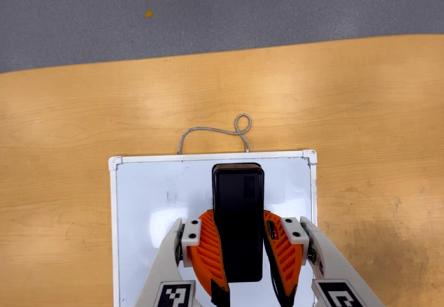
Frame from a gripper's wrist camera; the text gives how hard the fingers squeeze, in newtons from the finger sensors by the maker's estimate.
{"total": 10.9, "left": 9.1, "right": 12.8}